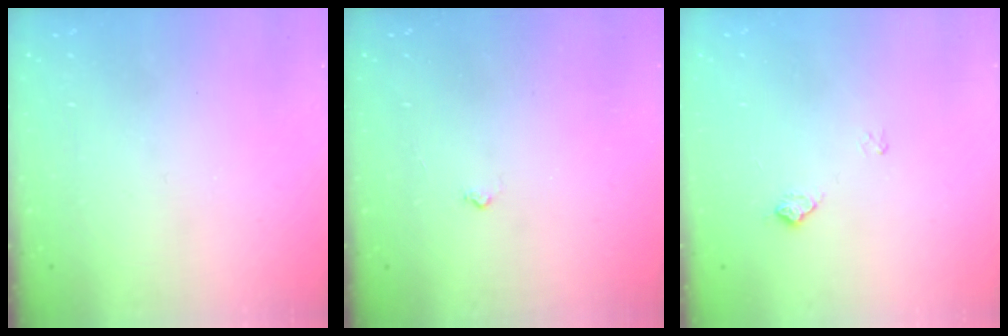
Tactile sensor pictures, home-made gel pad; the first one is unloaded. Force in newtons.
{"total": 3.2, "press": 3.1, "slide": 0.4}
{"total": 6.6, "press": 6.5, "slide": 0.7}